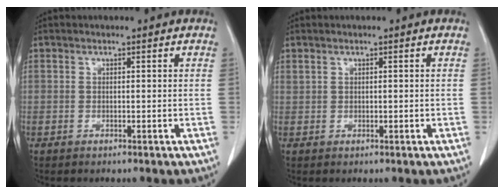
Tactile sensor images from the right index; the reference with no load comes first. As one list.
[{"total": 0.6, "force": [0.4, 0.3, 0.3], "torque": [-0.005, 0.007, 0.012]}]